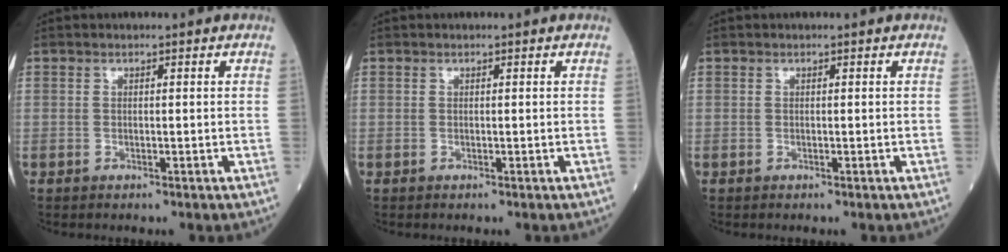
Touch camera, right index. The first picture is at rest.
{"total": 0.0}
{"total": 0.0}